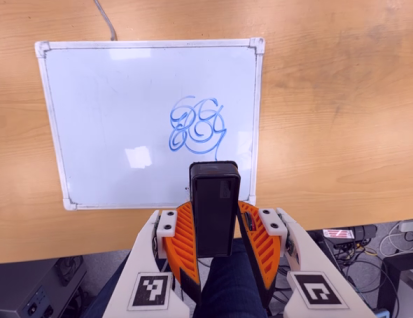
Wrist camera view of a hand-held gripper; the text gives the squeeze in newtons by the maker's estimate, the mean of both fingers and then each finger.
{"total": 4.6, "left": 4.4, "right": 4.9}